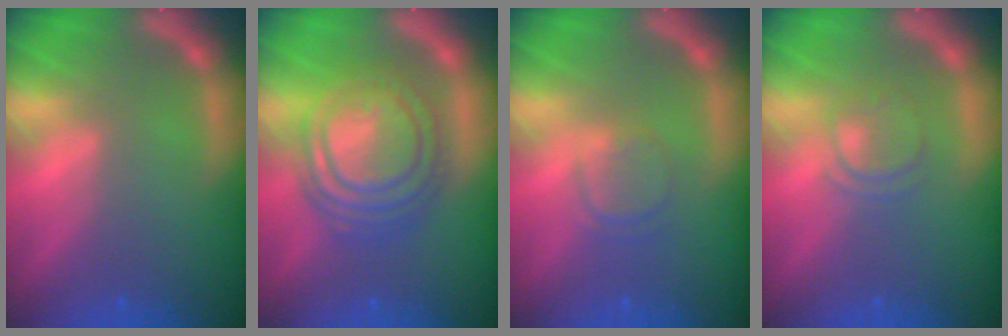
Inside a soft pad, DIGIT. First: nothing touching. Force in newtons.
{"total": 10.0}
{"total": 2.4}
{"total": 2.4}